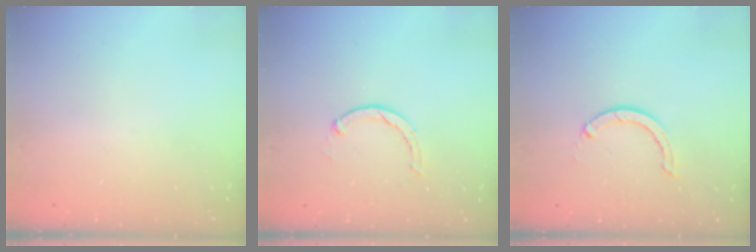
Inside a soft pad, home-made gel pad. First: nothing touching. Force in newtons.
{"total": 1.9, "press": 1.9, "slide": 0.3}
{"total": 2.9, "press": 2.9, "slide": 0.1}